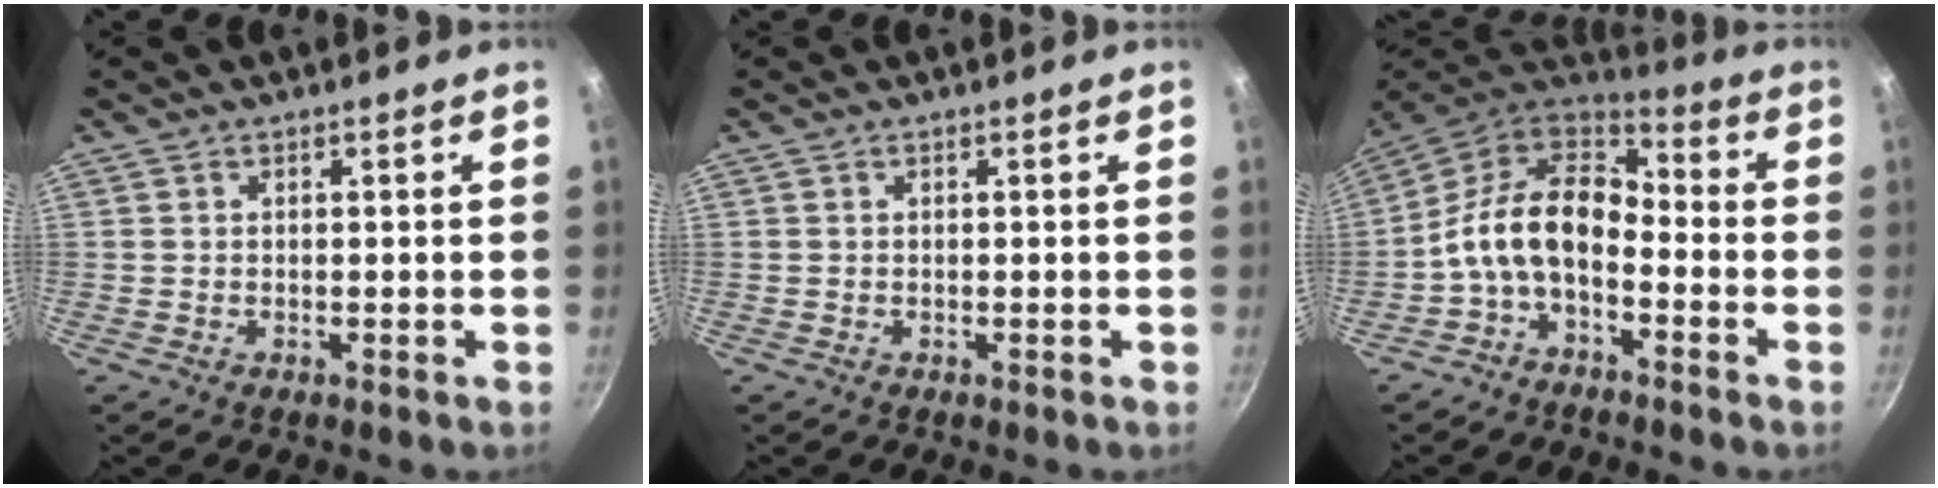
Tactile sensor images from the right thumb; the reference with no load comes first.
{"total": 0.0}
{"total": 13.7, "force": [-3.7, 8.5, 10.1], "torque": [-0.179, 0.058, -0.089]}